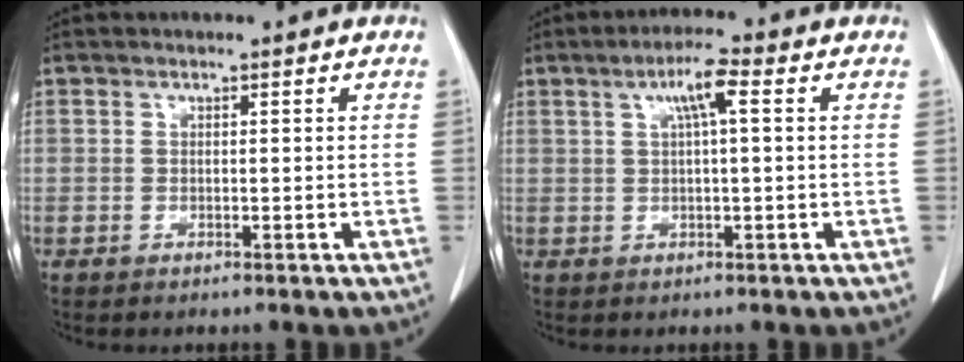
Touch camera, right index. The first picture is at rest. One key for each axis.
{"total": 4.6, "fx": 1.5, "fy": 0.4, "fz": 4.3, "tx": -0.079, "ty": 0.011, "tz": 0.027}